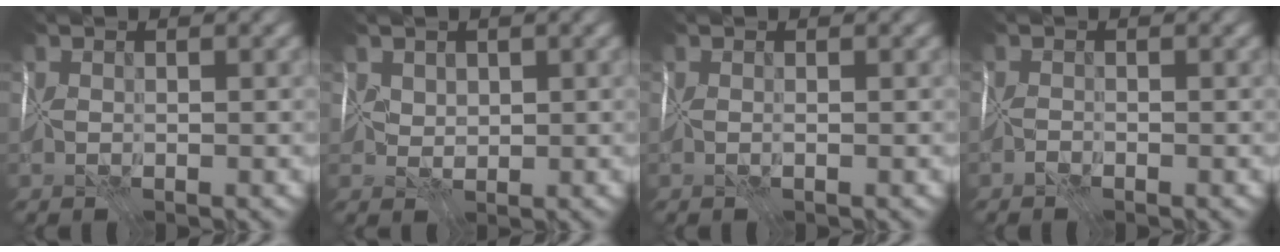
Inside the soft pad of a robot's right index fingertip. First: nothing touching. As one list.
[{"total": 1.8, "force": [1.7, 0.5, 0.0], "torque": [0.003, 0.008, 0.044]}, {"total": 0.0}, {"total": 1.5, "force": [-1.4, -0.1, -0.4], "torque": [0.022, -0.002, -0.028]}]